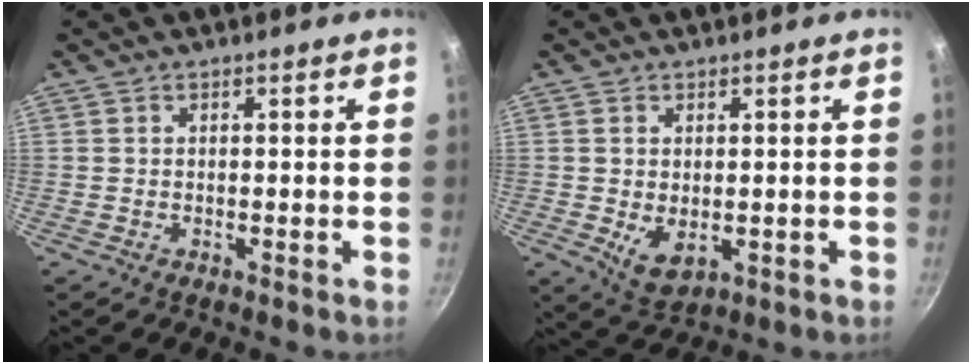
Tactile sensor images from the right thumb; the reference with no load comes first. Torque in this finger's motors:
{"motor_torque": [-0.29, 0.29, 0.29, 0.51, 0.07]}